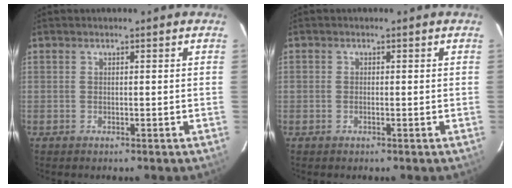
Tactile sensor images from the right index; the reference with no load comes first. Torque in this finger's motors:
{"motor_torque": [-0.07, -0.01, -0.02, 0.02]}